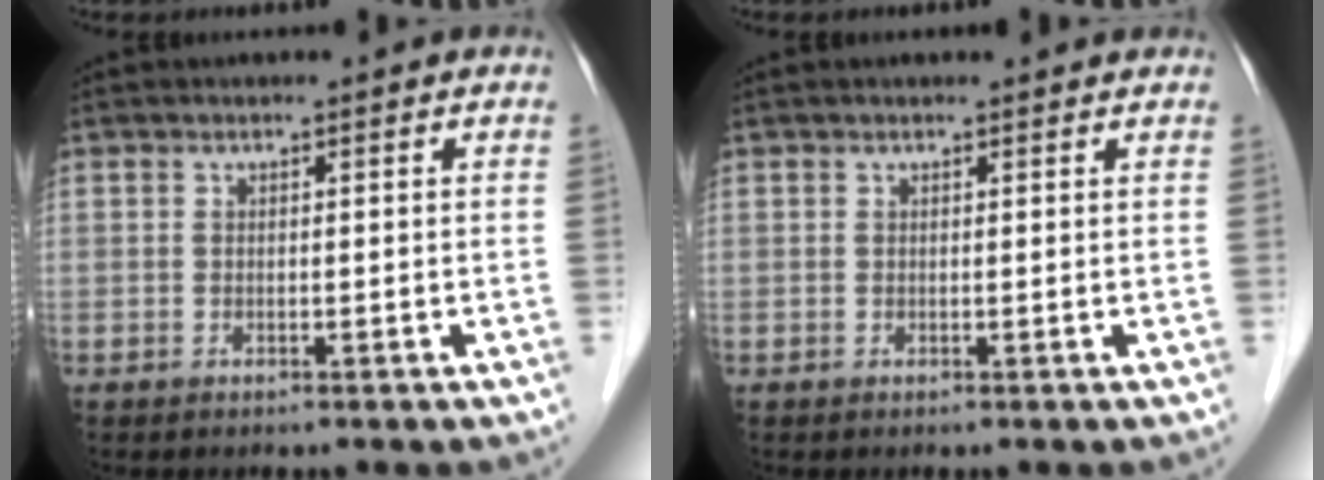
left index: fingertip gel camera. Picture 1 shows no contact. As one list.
[{"total": 1.8, "force": [1.7, 0.2, 0.5], "torque": [-0.010, 0.010, 0.017]}]